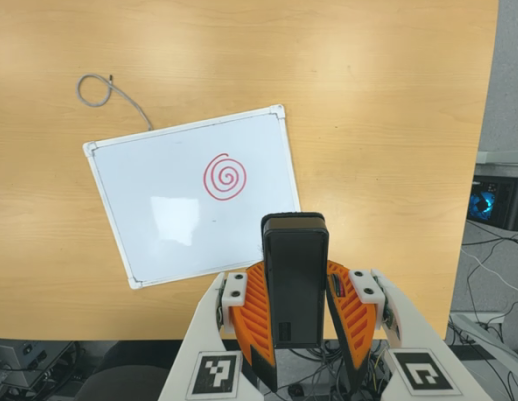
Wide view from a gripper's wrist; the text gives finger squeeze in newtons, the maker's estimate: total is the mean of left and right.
{"total": 9.5, "left": 7.2, "right": 11.7}